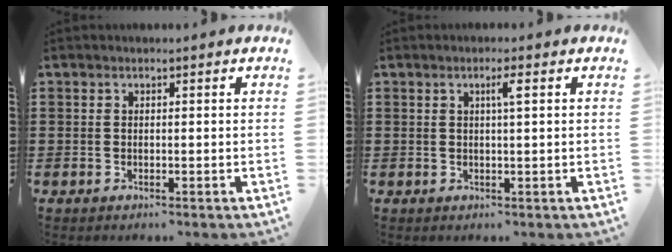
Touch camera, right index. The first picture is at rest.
{"total": 2.0, "force": [0.6, 0.0, 1.9], "torque": [-0.037, 0.001, 0.008]}